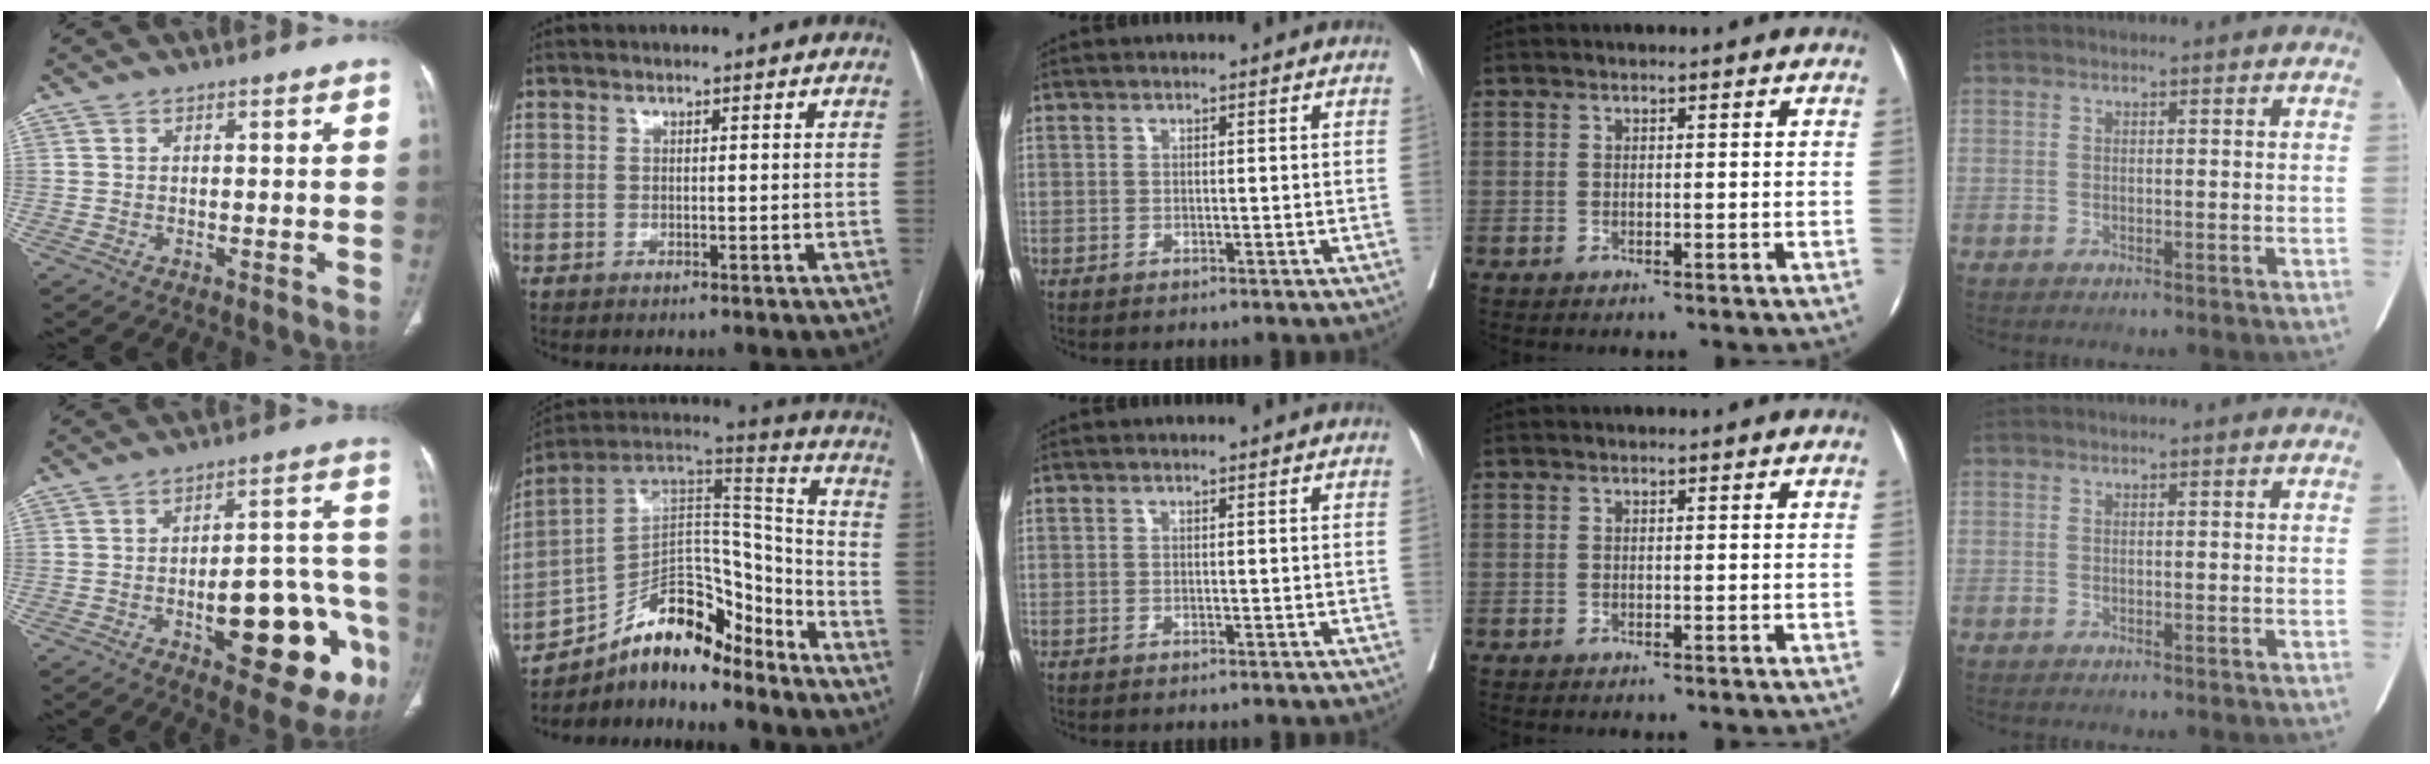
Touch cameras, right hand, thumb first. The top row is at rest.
{"thumb": {"total": 20.6, "force": [-7.4, 8.0, 17.5], "torque": [-0.181, 0.046, -0.083]}, "index": {"total": 17.1, "force": [-13.1, 5.7, 9.4], "torque": [-0.148, 0.053, -0.223]}}